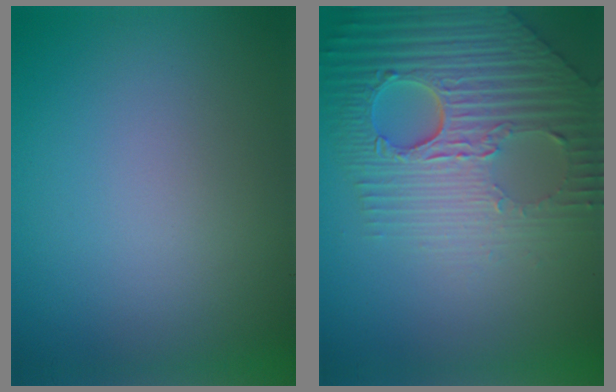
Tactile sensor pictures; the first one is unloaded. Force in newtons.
{"total": 9.0, "press": 6.2, "slide": 6.6}